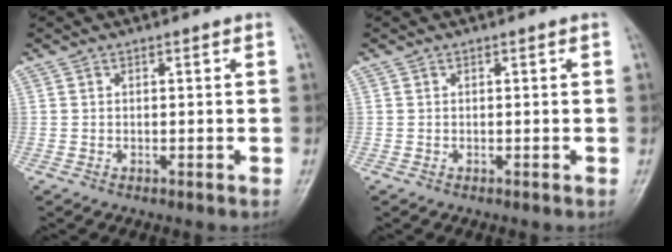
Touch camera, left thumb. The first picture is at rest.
{"total": 0.0}